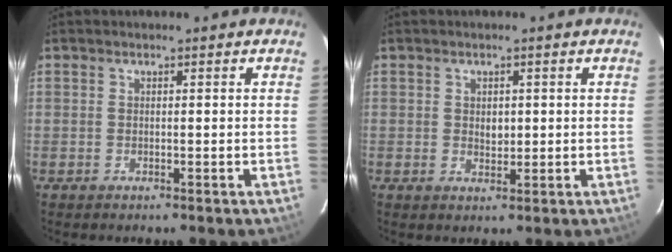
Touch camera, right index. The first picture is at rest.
{"total": 2.2, "force": [0.3, 1.6, 1.4], "torque": [-0.021, 0.001, 0.007]}